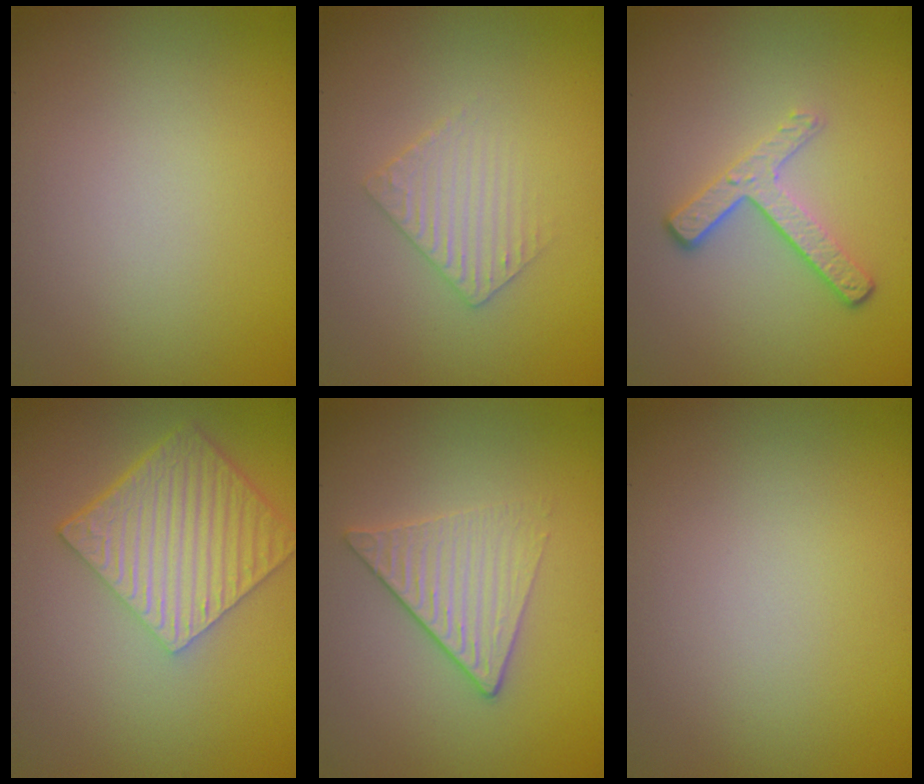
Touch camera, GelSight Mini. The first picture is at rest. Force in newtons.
{"total": 2.2, "press": 2.2, "slide": 0.5}
{"total": 3.4, "press": 2.5, "slide": 2.3}
{"total": 6.9, "press": 5.0, "slide": 4.8}
{"total": 3.3, "press": 2.9, "slide": 1.5}
{"total": 0.0}